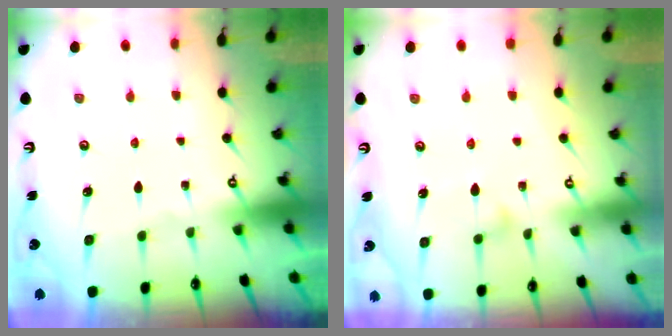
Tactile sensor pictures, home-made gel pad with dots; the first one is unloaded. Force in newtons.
{"total": 8.4, "press": 8.4, "slide": 0.5}